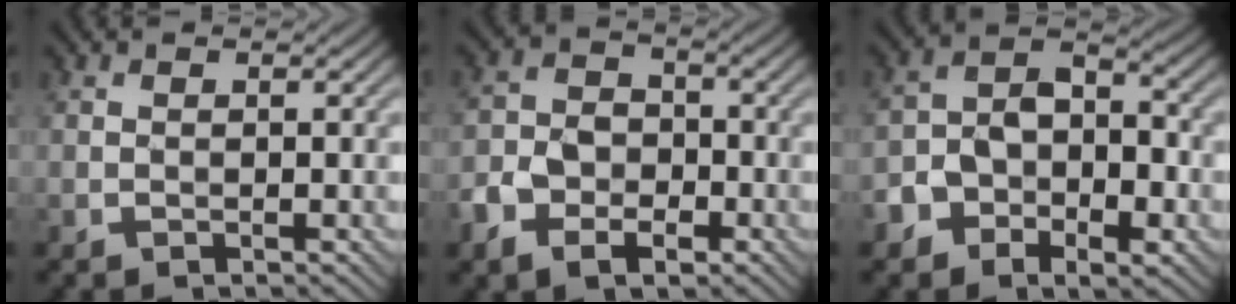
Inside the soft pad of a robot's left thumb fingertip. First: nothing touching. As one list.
[{"total": 6.4, "force": [-3.4, 4.3, 3.3], "torque": [-0.063, -0.007, -0.076]}, {"total": 8.8, "force": [-4.3, 5.7, 5.2], "torque": [-0.085, -0.008, -0.082]}]